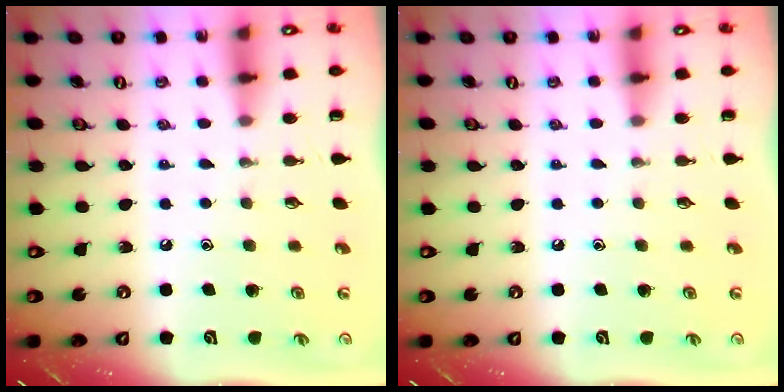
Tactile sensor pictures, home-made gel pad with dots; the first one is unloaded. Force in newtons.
{"total": 0.0}